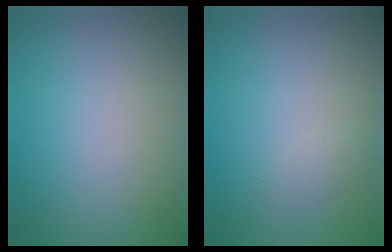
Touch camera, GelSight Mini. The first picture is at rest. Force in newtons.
{"total": 0.8, "press": 0.8, "slide": 0.0}